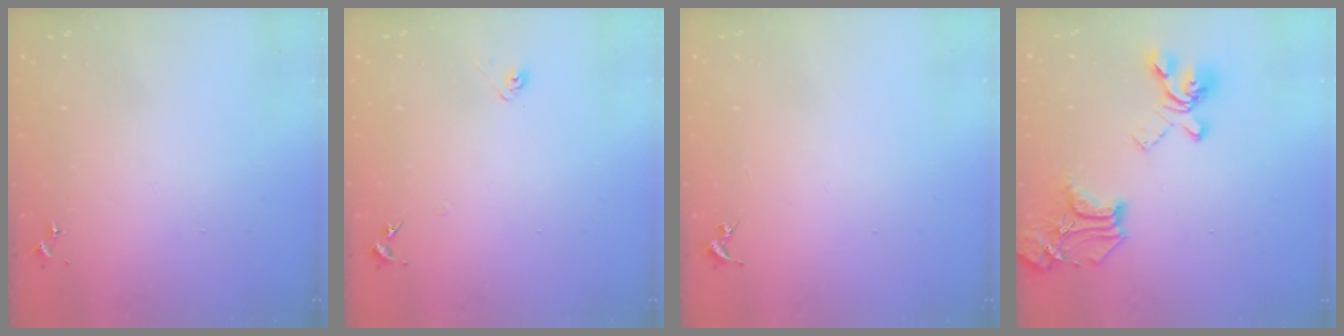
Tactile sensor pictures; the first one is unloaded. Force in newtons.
{"total": 5.0, "press": 5.0, "slide": 0.7}
{"total": 0.0}
{"total": 20.8, "press": 20.7, "slide": 1.6}